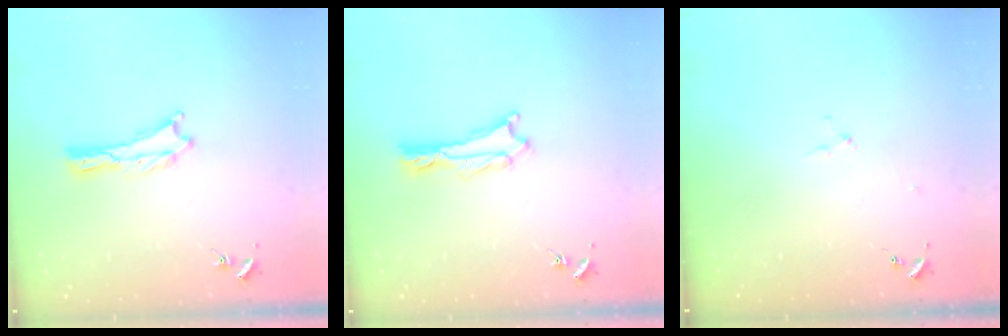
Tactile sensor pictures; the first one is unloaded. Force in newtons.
{"total": 1.0, "press": 1.0, "slide": 0.1}
{"total": 2.9, "press": 2.9, "slide": 0.3}